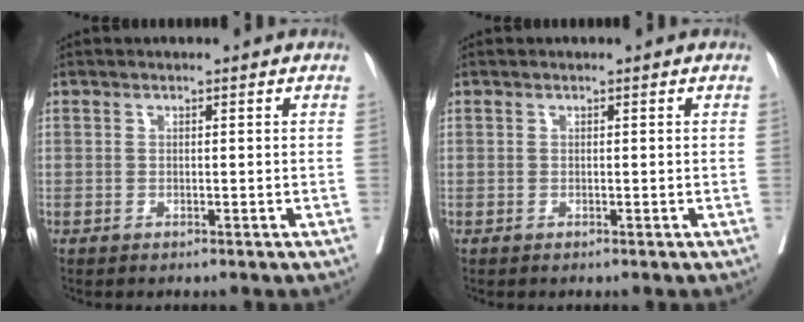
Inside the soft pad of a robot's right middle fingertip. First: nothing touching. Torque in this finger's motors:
{"motor_torque": [-0.16, -0.16, -0.01, -0.01]}